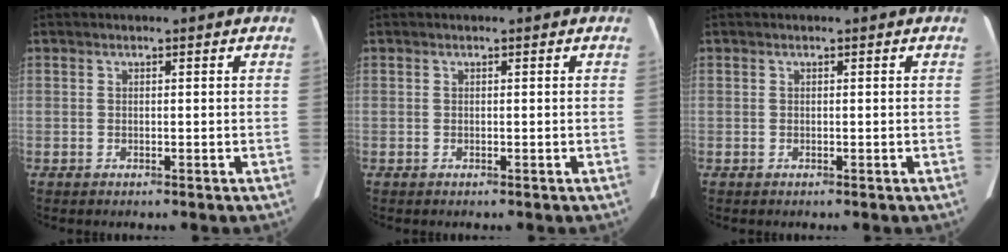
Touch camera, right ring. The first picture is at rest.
{"total": 0.0}
{"total": 0.0}